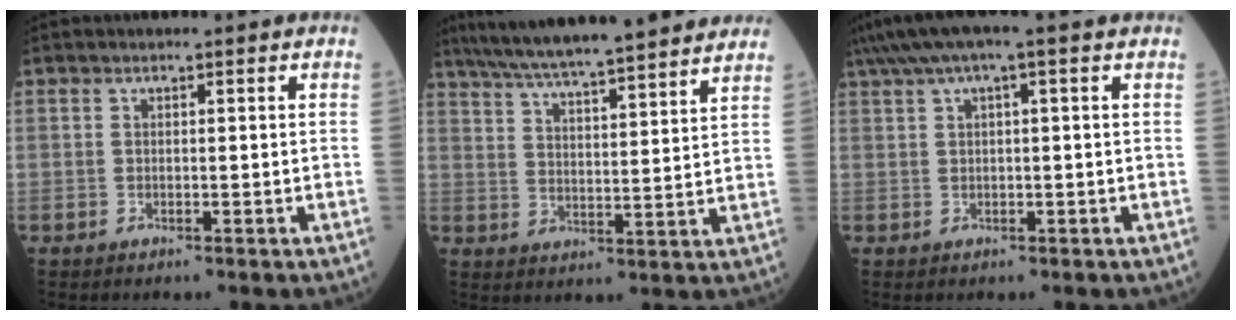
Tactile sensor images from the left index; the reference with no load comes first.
{"total": 21.6, "force": [18.7, 1.6, 10.6], "torque": [-0.177, 0.023, 0.268]}
{"total": 5.4, "force": [3.1, 0.2, 4.4], "torque": [-0.086, 0.036, 0.055]}